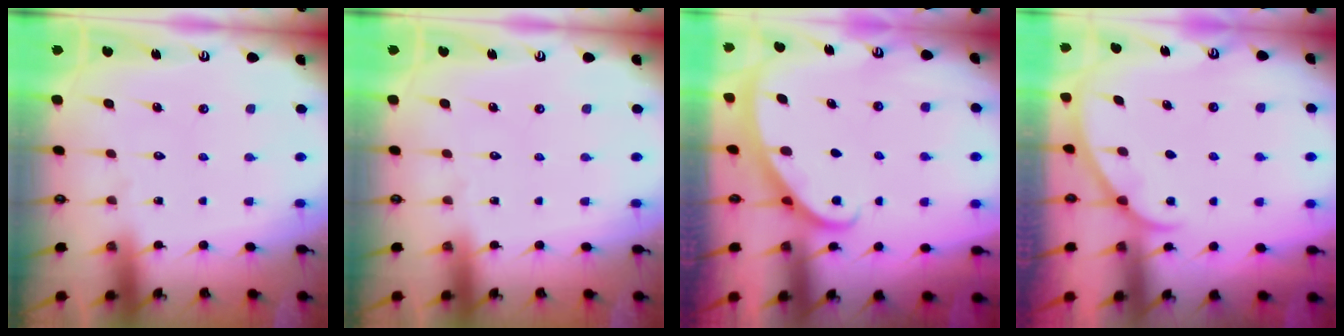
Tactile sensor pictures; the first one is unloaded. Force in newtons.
{"total": 0.0}
{"total": 1.9, "press": 1.9, "slide": 0.1}
{"total": 2.1, "press": 2.0, "slide": 0.3}